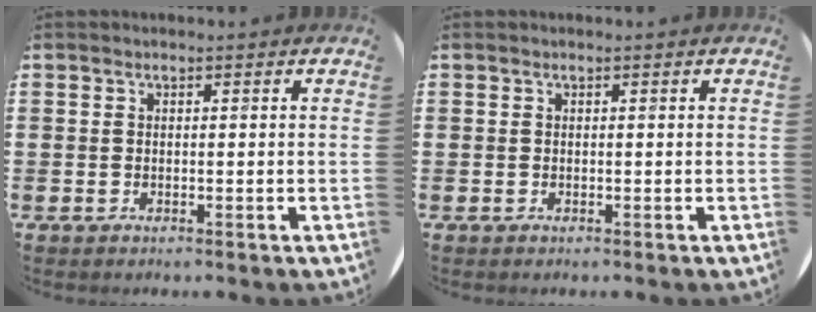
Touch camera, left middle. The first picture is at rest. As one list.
[{"total": 0.0}]